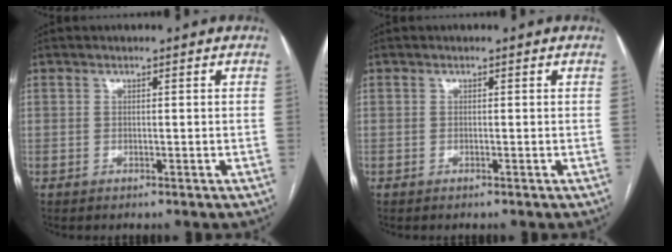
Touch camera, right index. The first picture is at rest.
{"total": 0.0}